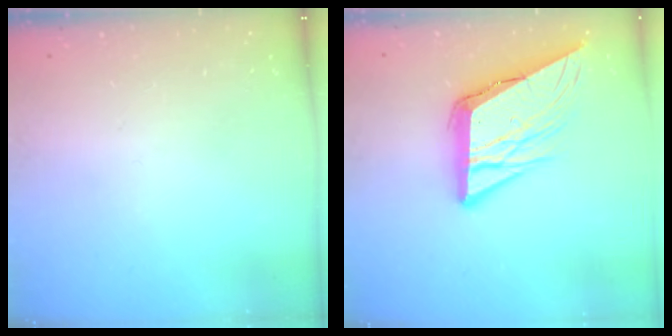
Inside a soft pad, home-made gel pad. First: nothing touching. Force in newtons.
{"total": 12.9, "press": 12.7, "slide": 2.0}